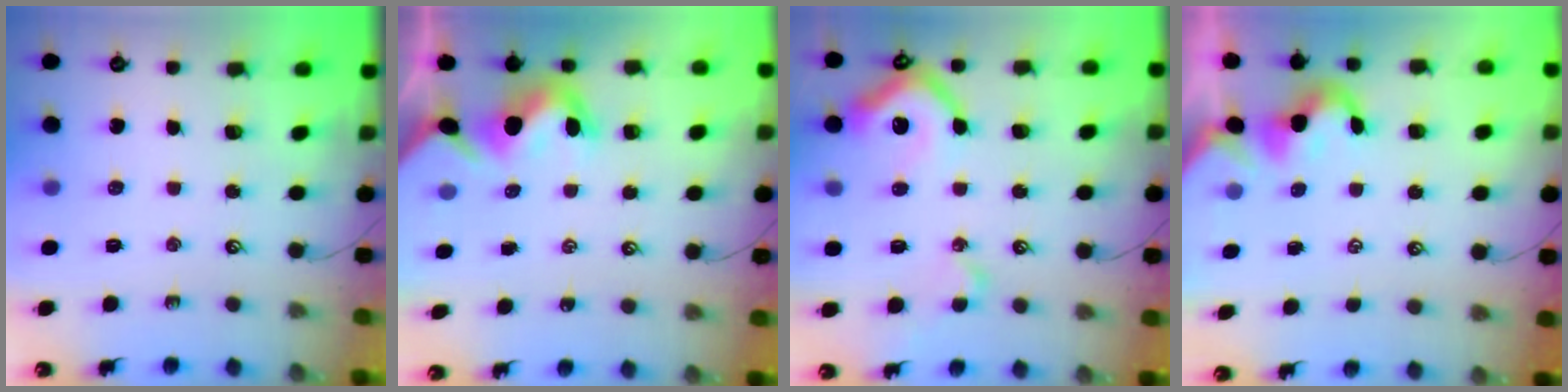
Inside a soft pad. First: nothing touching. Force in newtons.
{"total": 6.3, "press": 6.3, "slide": 0.4}
{"total": 10.2, "press": 10.2, "slide": 1.0}
{"total": 0.0}